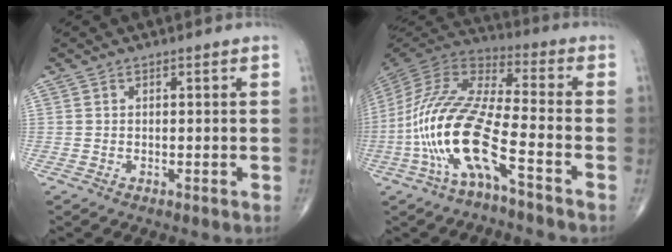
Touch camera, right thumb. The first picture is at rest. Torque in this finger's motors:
{"motor_torque": [2.68, 2.33, 2.16, -0.59, 0.75]}